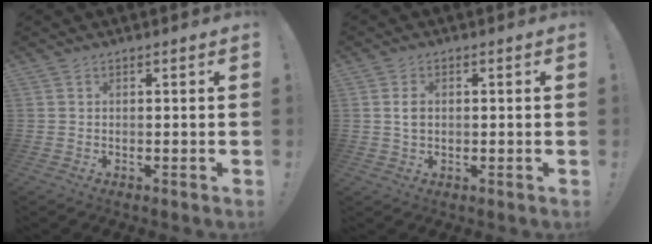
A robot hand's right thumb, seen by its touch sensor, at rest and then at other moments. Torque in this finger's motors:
{"motor_torque": [-0.23, 0.10, -0.06, 0.28, 0.07]}